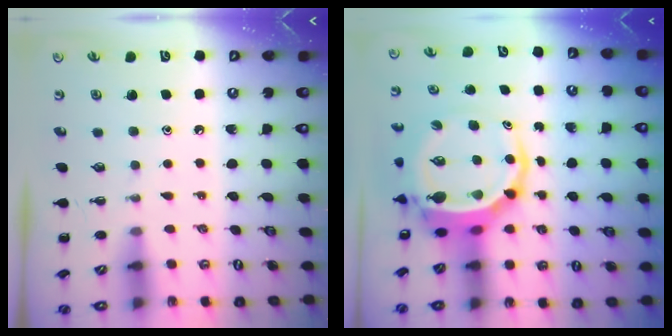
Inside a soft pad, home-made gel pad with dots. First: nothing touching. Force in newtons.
{"total": 7.3, "press": 7.1, "slide": 1.8}